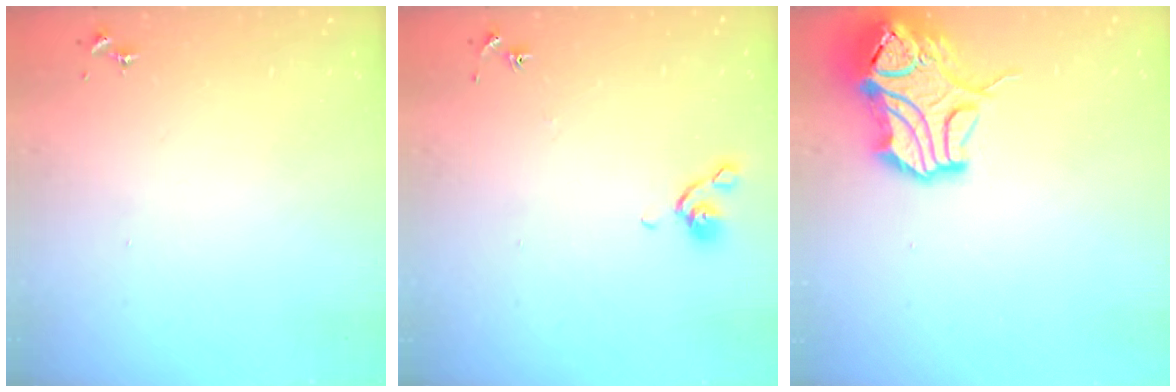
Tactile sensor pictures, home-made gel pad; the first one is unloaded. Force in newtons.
{"total": 5.2, "press": 5.1, "slide": 1.0}
{"total": 15.7, "press": 15.6, "slide": 2.3}